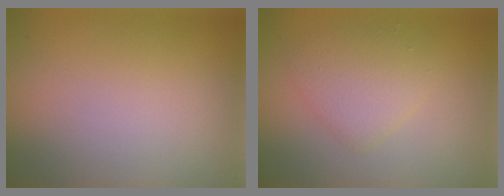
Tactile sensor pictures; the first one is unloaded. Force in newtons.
{"total": 2.9, "press": 2.9, "slide": 0.0}